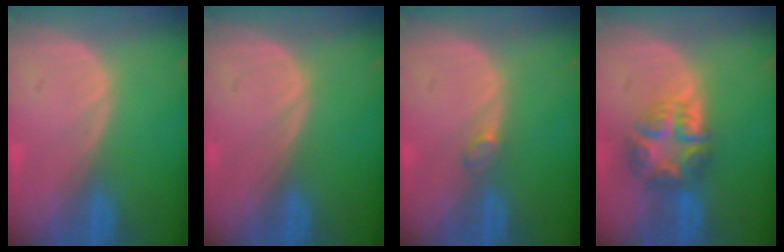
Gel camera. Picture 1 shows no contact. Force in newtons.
{"total": 0.0}
{"total": 1.2, "press": 1.1, "slide": 0.2}
{"total": 7.6, "press": 6.6, "slide": 3.9}